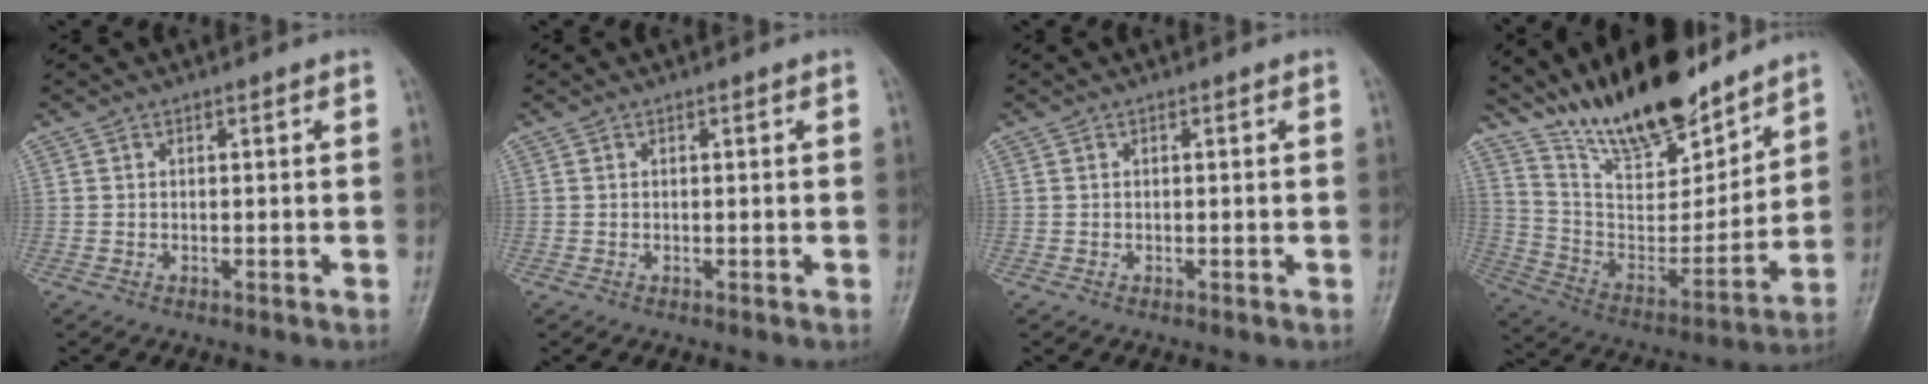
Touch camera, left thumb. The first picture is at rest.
{"total": 0.0}
{"total": 0.0}
{"total": 21.3, "force": [17.1, 6.9, 10.7], "torque": [-0.136, -0.097, 0.304]}